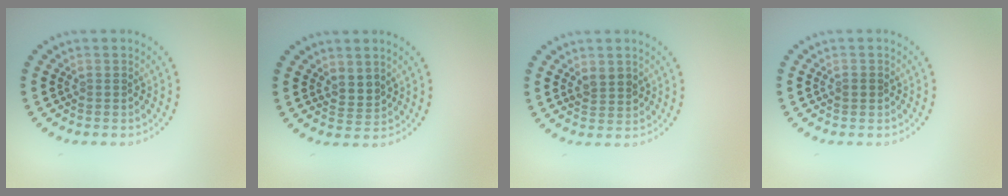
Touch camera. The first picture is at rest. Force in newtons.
{"total": 1.7, "press": 1.3, "slide": 1.0}
{"total": 1.9, "press": 1.8, "slide": 0.6}
{"total": 1.1, "press": 1.1, "slide": 0.2}